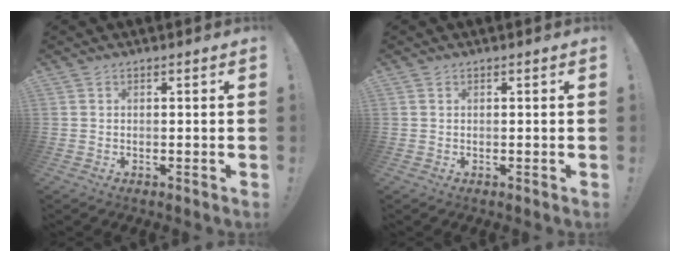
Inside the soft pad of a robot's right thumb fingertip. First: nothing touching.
{"total": 0.0}